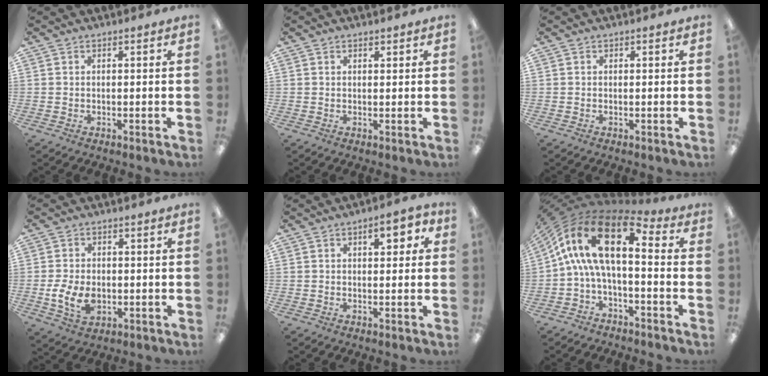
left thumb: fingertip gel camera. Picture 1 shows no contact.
{"total": 1.1, "force": [0.9, 0.5, 0.4], "torque": [-0.002, 0.000, 0.014]}
{"total": 0.0}
{"total": 8.3, "force": [-1.7, 5.8, 5.6], "torque": [-0.100, 0.006, -0.028]}
{"total": 7.7, "force": [4.5, 5.6, 2.7], "torque": [-0.031, -0.027, 0.078]}
{"total": 16.9, "force": [4.5, 7.1, 14.7], "torque": [-0.298, -0.026, 0.076]}